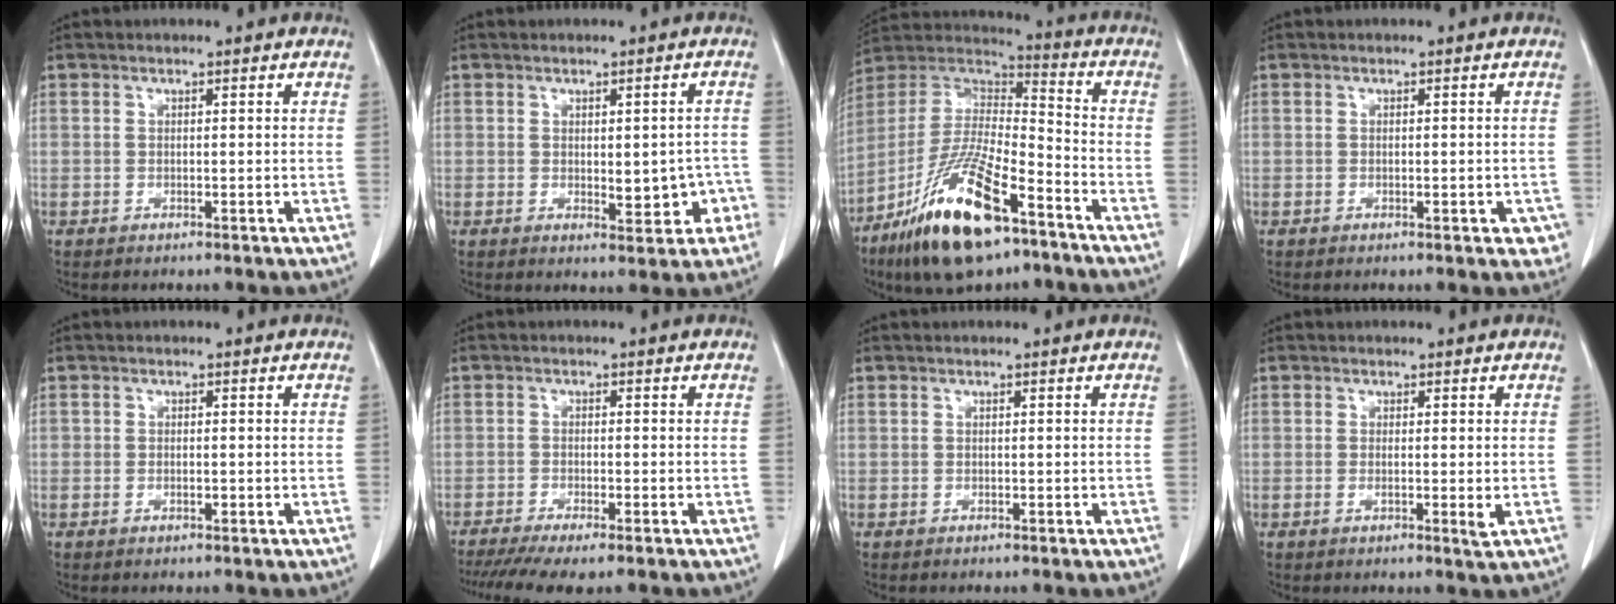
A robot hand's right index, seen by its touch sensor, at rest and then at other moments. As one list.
[{"total": 5.3, "force": [-1.3, 2.6, 4.5], "torque": [-0.045, 0.008, -0.007]}, {"total": 20.1, "force": [-12.0, 5.1, 15.3], "torque": [-0.315, -0.021, -0.217]}, {"total": 3.0, "force": [-1.3, 1.2, 2.5], "torque": [-0.017, 0.002, -0.013]}, {"total": 0.9, "force": [-0.3, 0.5, 0.7], "torque": [-0.010, 0.001, -0.004]}, {"total": 7.6, "force": [-6.0, 0.5, 4.6], "torque": [-0.070, -0.014, -0.097]}, {"total": 0.0}, {"total": 2.1, "force": [-0.3, 0.1, 2.1], "torque": [-0.032, -0.006, -0.005]}]